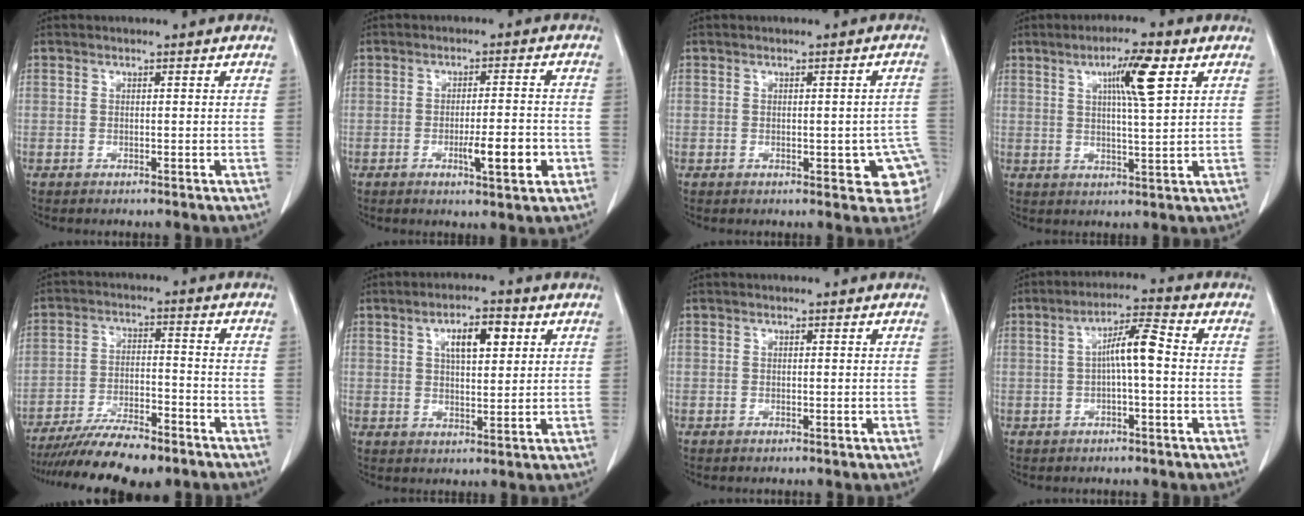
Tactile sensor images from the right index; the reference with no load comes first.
{"total": 6.3, "force": [-2.3, 0.9, 5.8], "torque": [-0.087, -0.003, -0.030]}
{"total": 7.7, "force": [-2.1, 2.8, 6.9], "torque": [-0.067, 0.006, -0.021]}
{"total": 7.5, "force": [3.1, 0.2, 6.8], "torque": [-0.116, 0.004, 0.052]}
{"total": 13.2, "force": [-10.9, 2.8, 6.9], "torque": [-0.113, -0.008, -0.177]}
{"total": 6.3, "force": [2.5, 2.3, 5.3], "torque": [-0.088, 0.008, 0.041]}
{"total": 0.0}
{"total": 5.7, "force": [-0.1, 0.6, 5.7], "torque": [-0.100, 0.017, -0.002]}